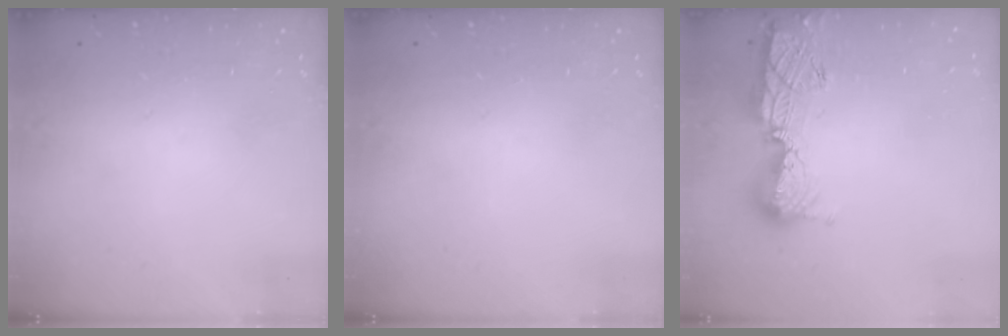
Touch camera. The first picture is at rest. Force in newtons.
{"total": 0.0}
{"total": 13.9, "press": 13.8, "slide": 1.0}